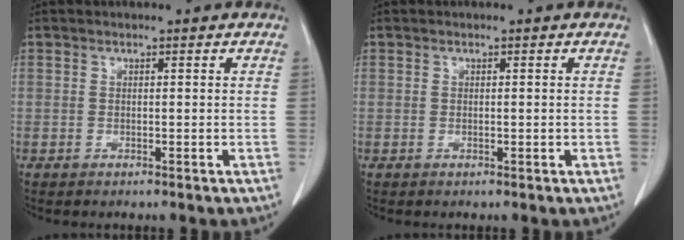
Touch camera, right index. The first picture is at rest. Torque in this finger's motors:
{"motor_torque": [-0.20, 0.20, 0.00, -0.01]}